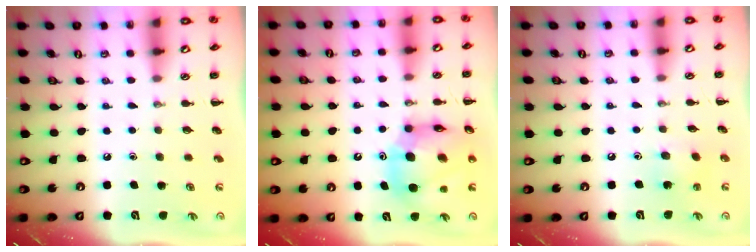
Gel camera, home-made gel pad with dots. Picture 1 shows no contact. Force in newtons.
{"total": 13.5, "press": 13.0, "slide": 3.8}
{"total": 4.7, "press": 4.5, "slide": 1.2}